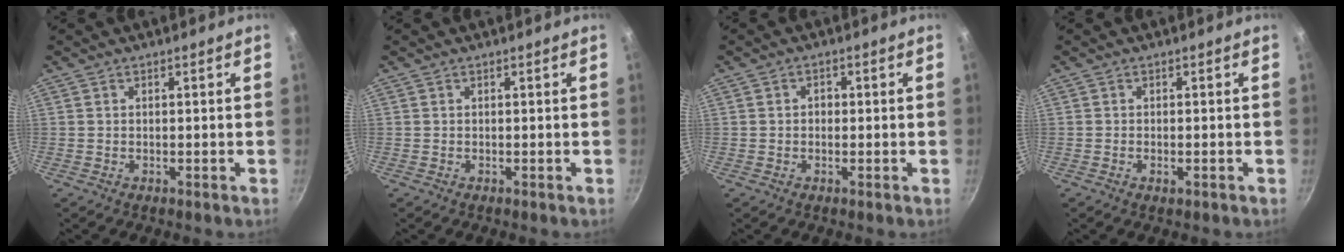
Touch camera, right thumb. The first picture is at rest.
{"total": 0.0}
{"total": 1.7, "force": [0.0, 1.5, 0.9], "torque": [-0.010, 0.004, -0.004]}
{"total": 1.3, "force": [-0.5, 0.5, 1.1], "torque": [-0.020, 0.000, -0.009]}